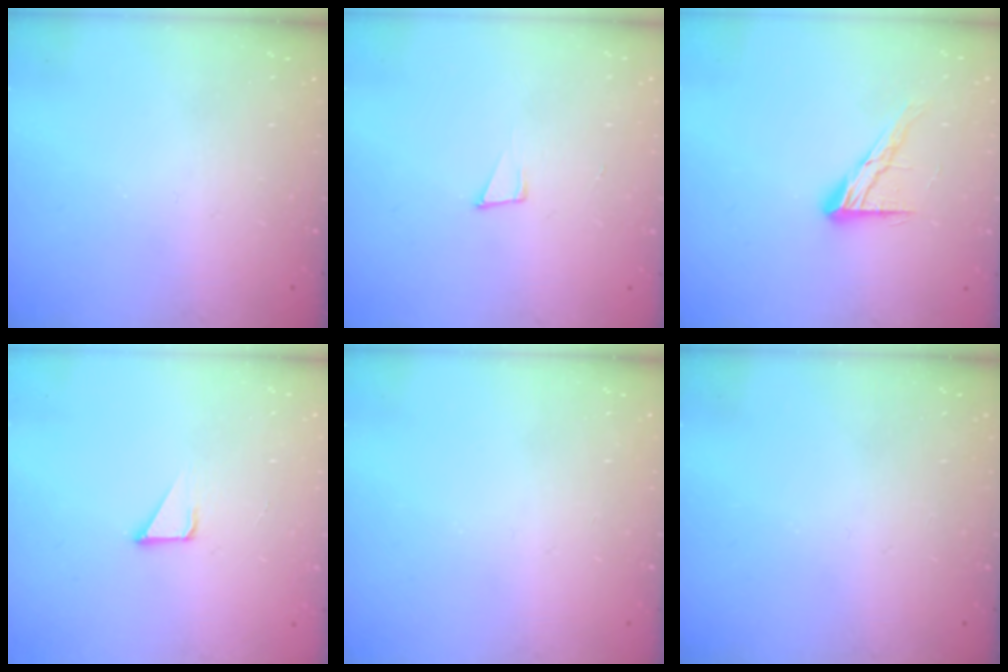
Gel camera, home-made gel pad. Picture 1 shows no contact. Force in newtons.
{"total": 4.8, "press": 3.6, "slide": 3.2}
{"total": 10.6, "press": 10.6, "slide": 0.8}
{"total": 2.2, "press": 2.2, "slide": 0.2}
{"total": 0.0}
{"total": 0.0}